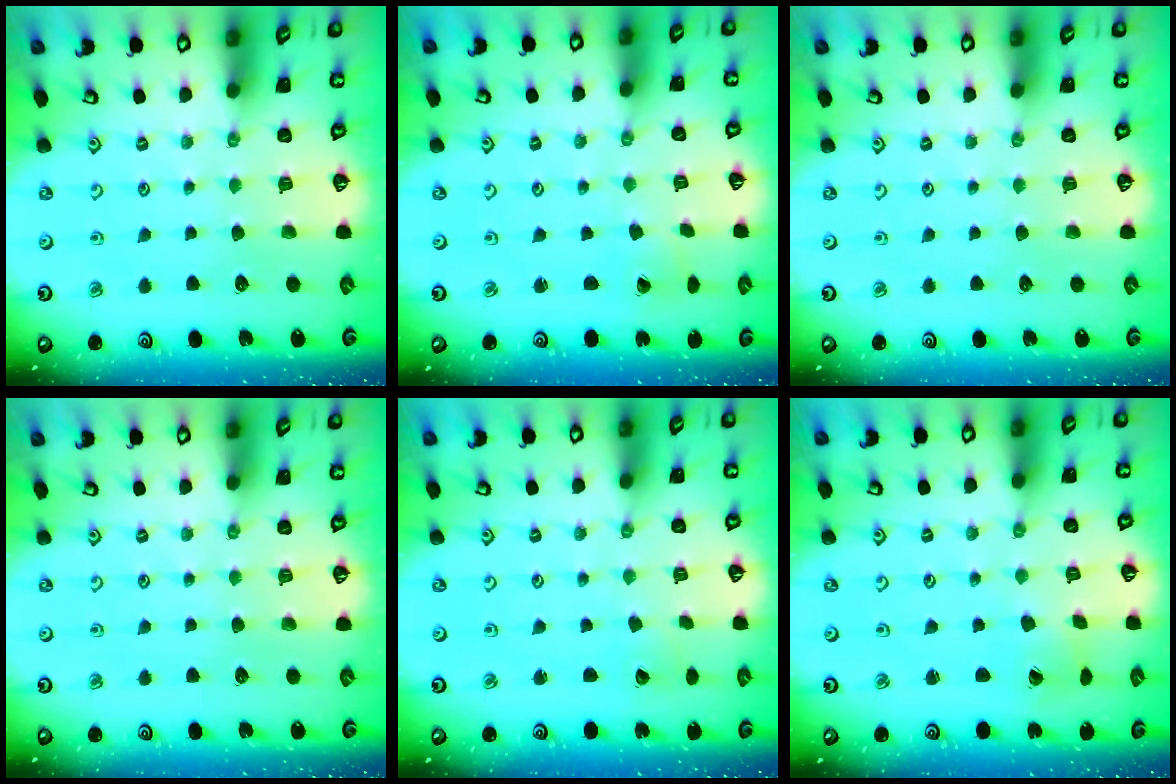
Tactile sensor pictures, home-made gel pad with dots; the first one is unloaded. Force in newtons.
{"total": 1.0, "press": 1.0, "slide": 0.0}
{"total": 0.0}
{"total": 0.0}
{"total": 1.5, "press": 1.5, "slide": 0.2}
{"total": 1.4, "press": 1.4, "slide": 0.2}